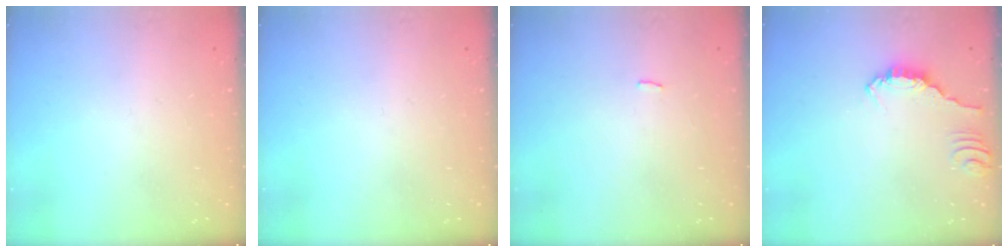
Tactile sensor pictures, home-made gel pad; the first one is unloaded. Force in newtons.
{"total": 0.0}
{"total": 1.5, "press": 1.4, "slide": 0.3}
{"total": 1.4, "press": 1.4, "slide": 0.3}